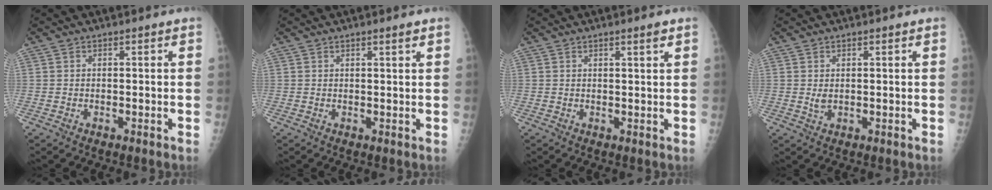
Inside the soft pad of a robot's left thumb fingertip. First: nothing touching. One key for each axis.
{"total": 1.3, "fx": 0.9, "fy": 0.0, "fz": 0.9, "tx": -0.011, "ty": -0.006, "tz": 0.015}
{"total": 1.7, "fx": 1.2, "fy": 0.0, "fz": 1.2, "tx": -0.017, "ty": -0.007, "tz": 0.018}
{"total": 1.8, "fx": 0.6, "fy": 1.0, "fz": 1.4, "tx": -0.022, "ty": -0.006, "tz": 0.015}